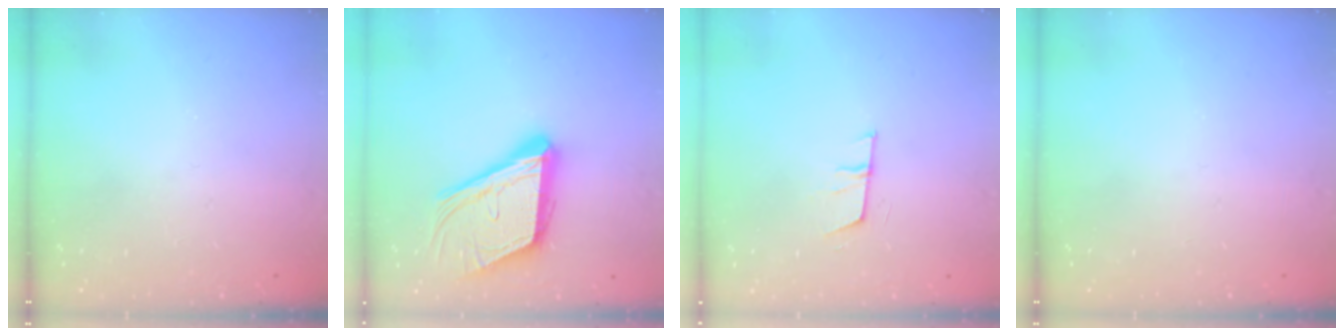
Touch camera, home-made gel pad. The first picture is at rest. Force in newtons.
{"total": 20.0, "press": 19.6, "slide": 3.9}
{"total": 6.2, "press": 5.6, "slide": 2.7}
{"total": 0.0}